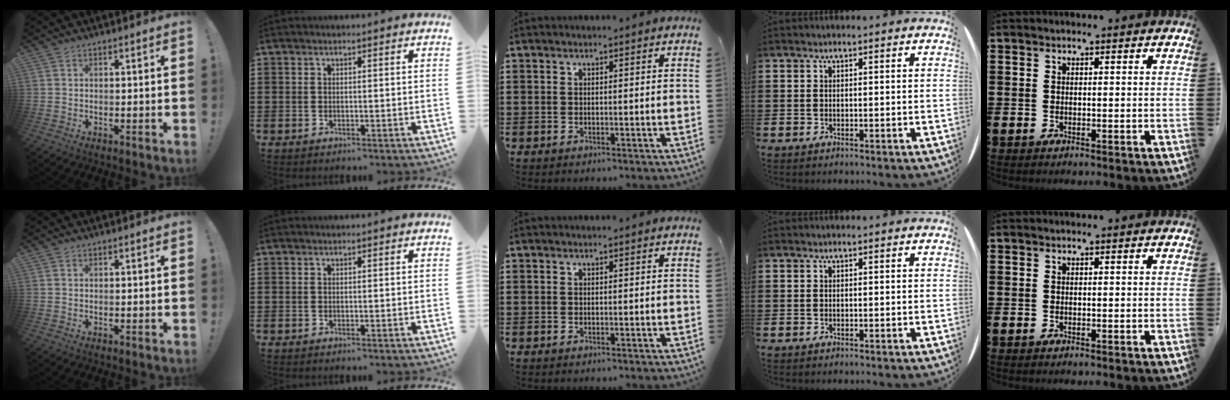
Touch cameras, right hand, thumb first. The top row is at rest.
{}